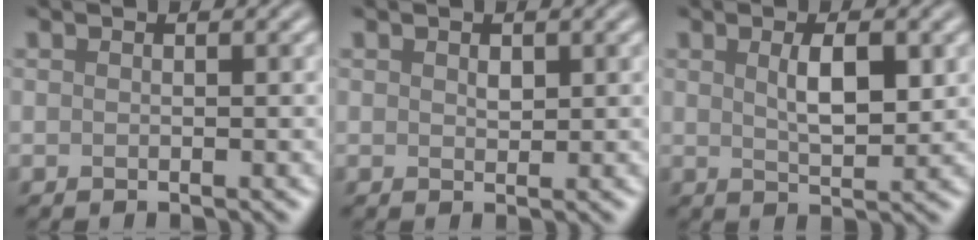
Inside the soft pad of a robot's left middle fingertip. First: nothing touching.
{"total": 0.9, "force": [0.4, 0.6, 0.6], "torque": [-0.011, -0.002, 0.008]}
{"total": 3.4, "force": [0.9, 1.2, 3.1], "torque": [-0.058, -0.001, 0.020]}